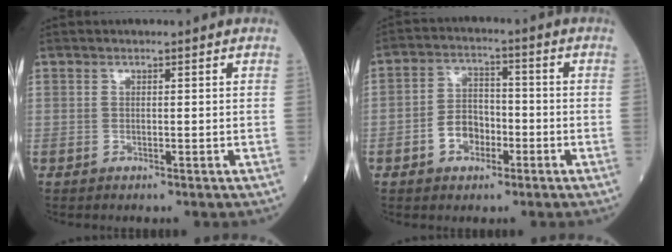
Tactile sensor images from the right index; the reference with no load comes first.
{"total": 5.8, "force": [-2.3, 4.0, 3.6], "torque": [-0.073, 0.016, -0.041]}